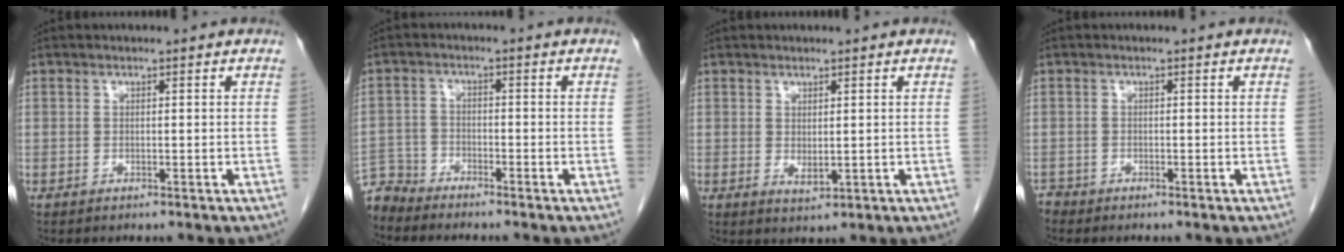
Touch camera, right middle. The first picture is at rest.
{"total": 4.8, "force": [-4.7, 0.7, -0.7], "torque": [0.015, -0.006, -0.095]}
{"total": 1.8, "force": [0.2, 0.8, 1.6], "torque": [-0.028, -0.009, 0.011]}
{"total": 1.3, "force": [-1.3, 0.3, -0.1], "torque": [0.000, -0.004, -0.025]}